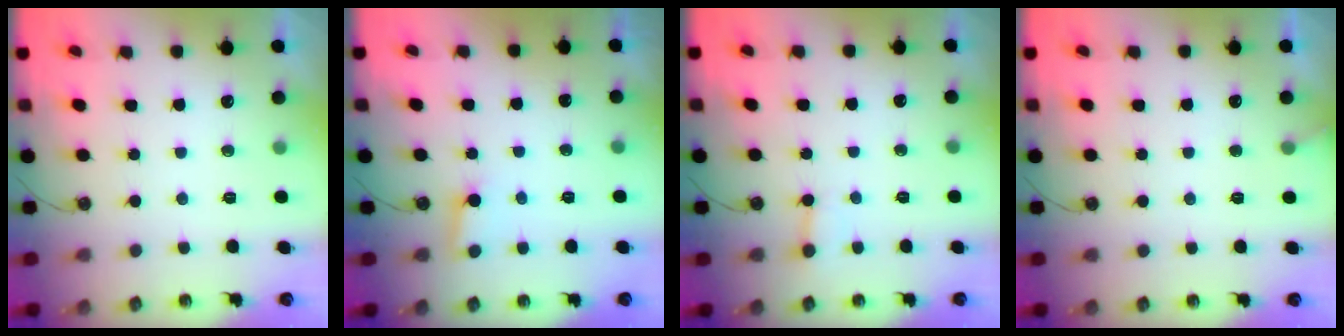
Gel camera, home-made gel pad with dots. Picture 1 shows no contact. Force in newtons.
{"total": 3.2, "press": 3.2, "slide": 0.3}
{"total": 2.0, "press": 2.0, "slide": 0.0}
{"total": 4.5, "press": 4.5, "slide": 0.2}